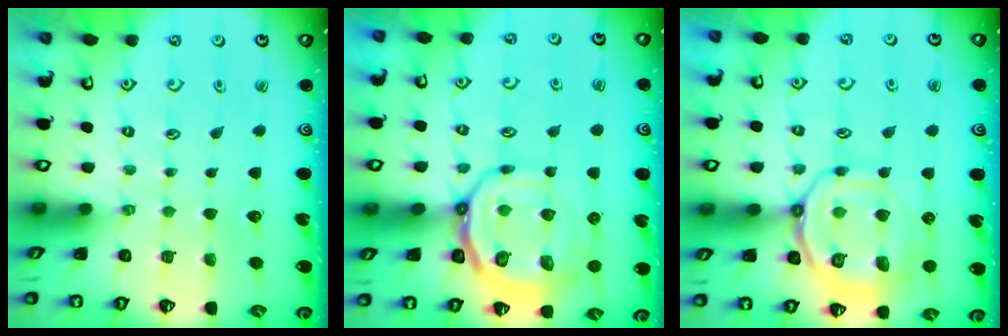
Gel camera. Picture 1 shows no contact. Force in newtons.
{"total": 15.1, "press": 14.9, "slide": 2.1}
{"total": 14.9, "press": 14.8, "slide": 1.6}